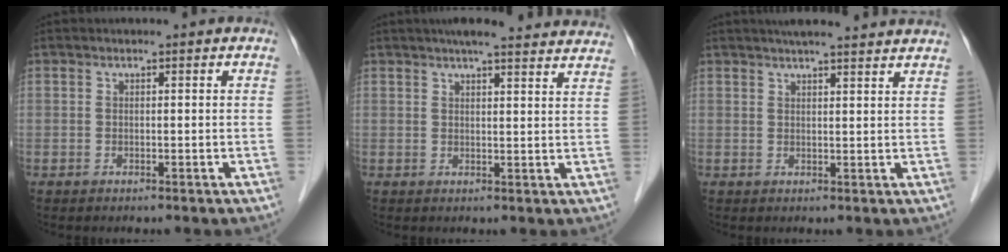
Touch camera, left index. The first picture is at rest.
{"total": 17.1, "force": [15.8, 1.2, 6.5], "torque": [-0.078, 0.011, 0.182]}
{"total": 11.0, "force": [9.9, 0.3, 4.8], "torque": [-0.064, 0.023, 0.112]}